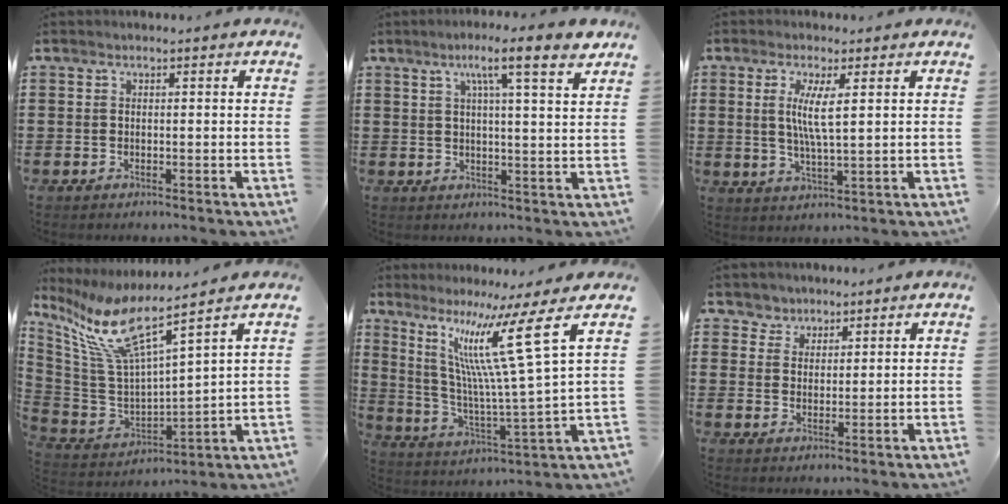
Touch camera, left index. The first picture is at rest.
{"total": 7.0, "force": [4.3, 0.2, 5.5], "torque": [-0.104, -0.010, 0.066]}
{"total": 5.6, "force": [1.5, 0.8, 5.3], "torque": [-0.107, -0.003, 0.025]}
{"total": 10.1, "force": [6.8, 1.4, 7.3], "torque": [-0.182, -0.052, 0.109]}
{"total": 13.6, "force": [7.4, -0.4, 11.4], "torque": [-0.232, -0.037, 0.109]}
{"total": 3.4, "force": [2.6, 2.2, -0.5], "torque": [-0.008, 0.005, 0.049]}